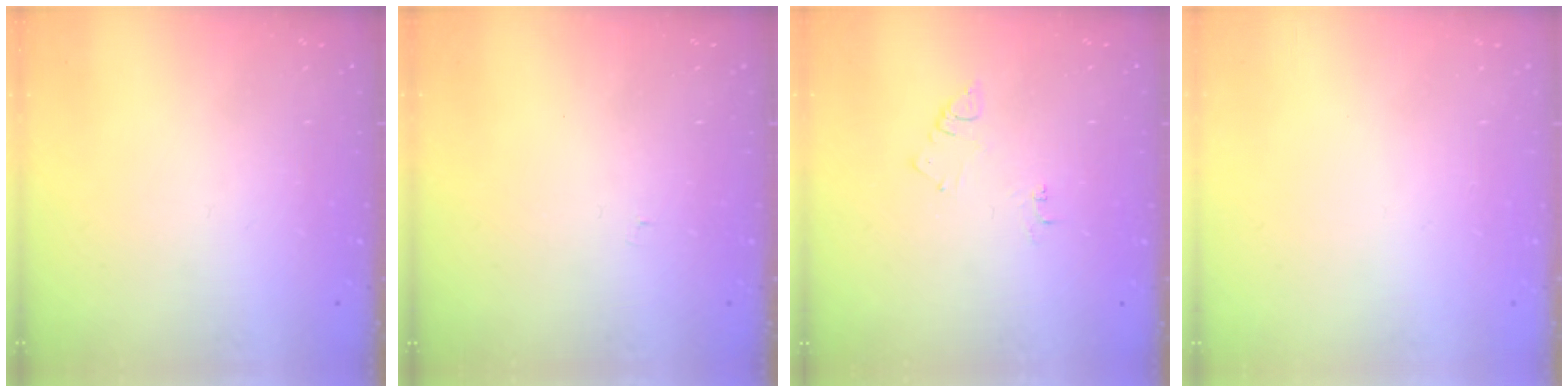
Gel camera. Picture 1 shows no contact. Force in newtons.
{"total": 3.5, "press": 3.5, "slide": 0.3}
{"total": 6.3, "press": 6.3, "slide": 0.8}
{"total": 1.7, "press": 1.7, "slide": 0.1}